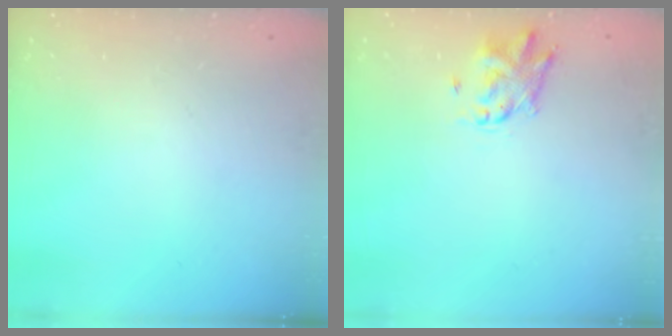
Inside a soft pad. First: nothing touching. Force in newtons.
{"total": 2.8, "press": 2.8, "slide": 0.7}